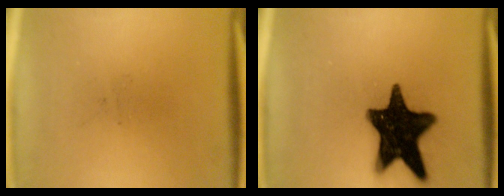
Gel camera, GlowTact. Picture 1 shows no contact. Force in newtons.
{"total": 18.1}